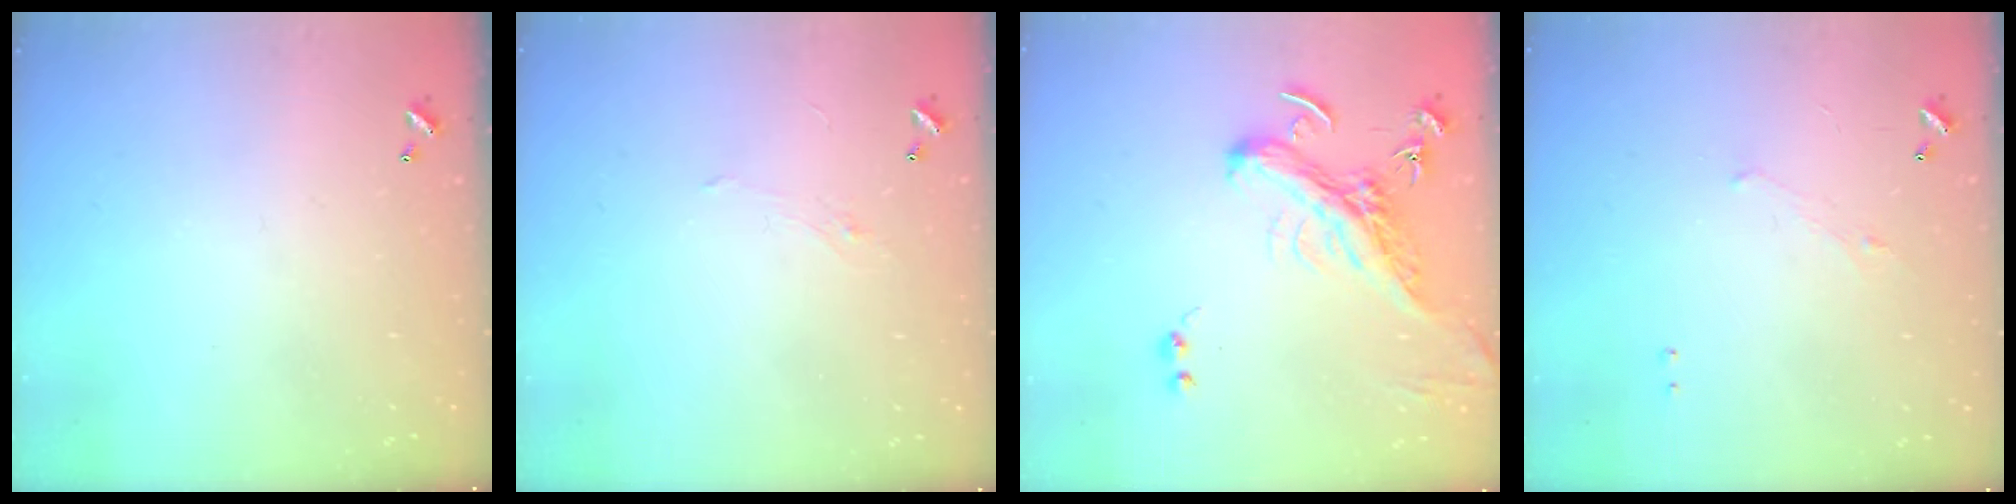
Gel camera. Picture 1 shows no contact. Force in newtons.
{"total": 0.8, "press": 0.5, "slide": 0.6}
{"total": 2.9, "press": 2.4, "slide": 1.7}
{"total": 1.3, "press": 1.2, "slide": 0.6}